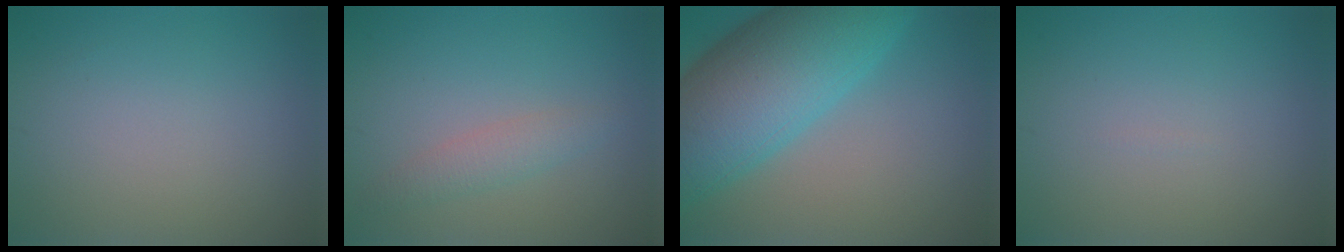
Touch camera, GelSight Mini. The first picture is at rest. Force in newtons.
{"total": 1.8, "press": 1.8, "slide": 0.0}
{"total": 13.3, "press": 13.3, "slide": 0.4}
{"total": 0.0}